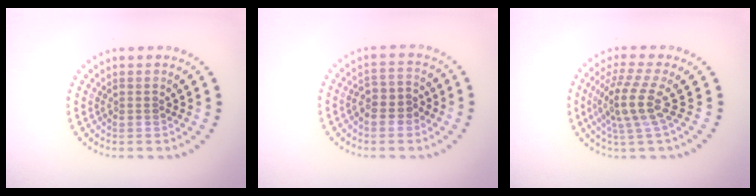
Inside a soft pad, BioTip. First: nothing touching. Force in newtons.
{"total": 2.5, "press": 2.3, "slide": 0.9}
{"total": 4.2, "press": 3.1, "slide": 2.9}